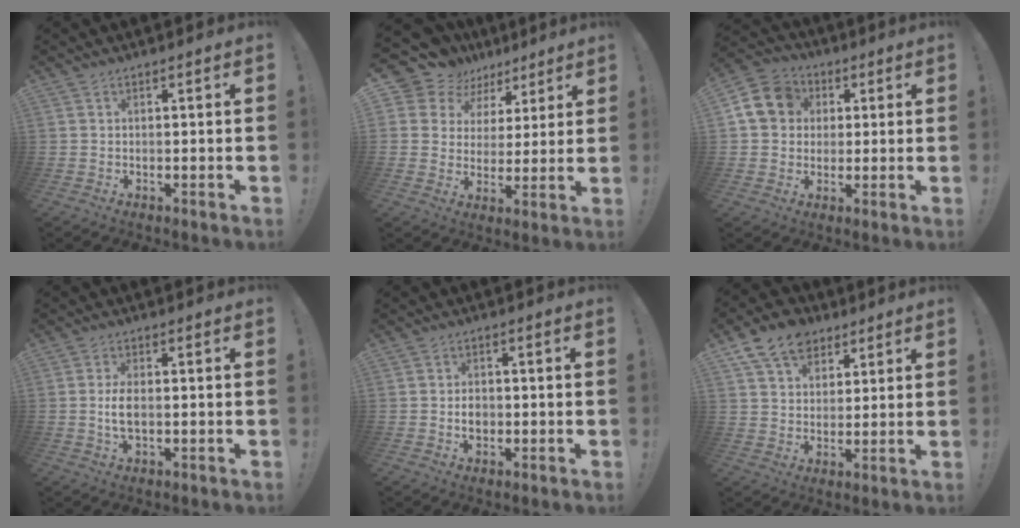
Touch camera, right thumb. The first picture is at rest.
{"total": 9.4, "force": [5.8, 7.2, 2.0], "torque": [-0.049, -0.044, 0.118]}
{"total": 12.5, "force": [2.6, 10.9, 5.6], "torque": [-0.086, 0.008, 0.057]}
{"total": 4.9, "force": [-0.5, 2.3, 4.3], "torque": [-0.088, -0.005, -0.013]}
{"total": 3.5, "force": [-0.9, 2.7, 2.0], "torque": [-0.026, 0.005, -0.016]}
{"total": 12.4, "force": [6.9, 9.0, 5.0], "torque": [-0.082, -0.032, 0.135]}